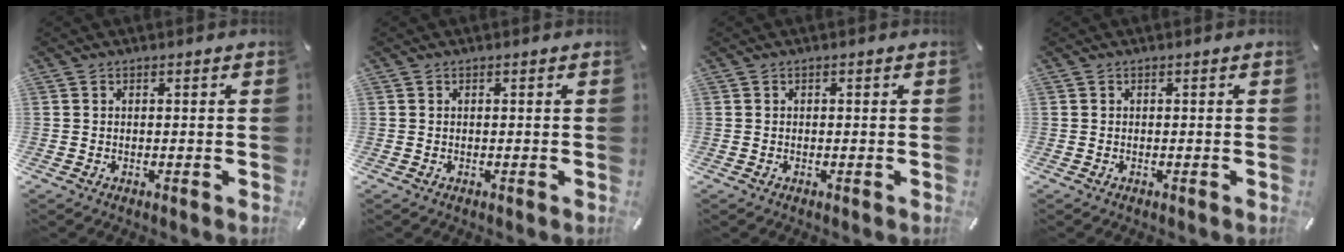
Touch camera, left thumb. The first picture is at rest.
{"total": 0.0}
{"total": 0.0}
{"total": 0.0}